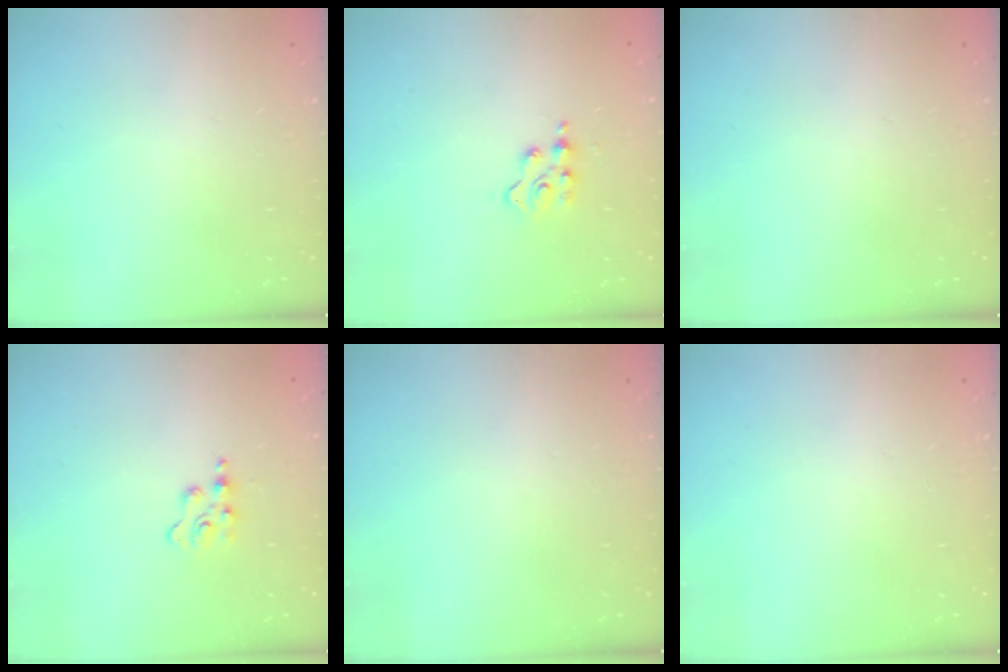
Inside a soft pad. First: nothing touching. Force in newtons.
{"total": 3.0, "press": 3.0, "slide": 0.4}
{"total": 0.0}
{"total": 2.7, "press": 2.7, "slide": 0.5}
{"total": 0.0}
{"total": 0.0}